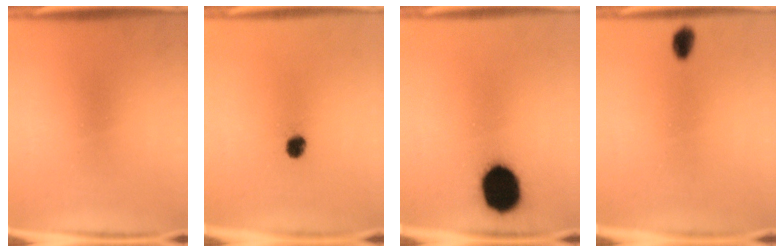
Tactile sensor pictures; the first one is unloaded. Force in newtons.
{"total": 3.2}
{"total": 14.4}
{"total": 2.7}